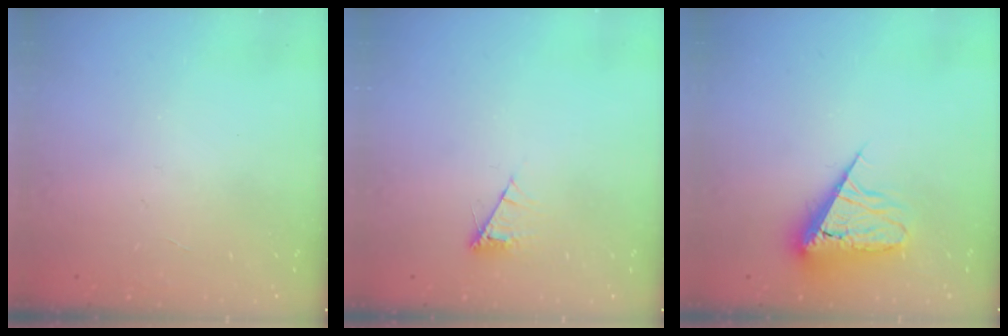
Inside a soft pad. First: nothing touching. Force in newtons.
{"total": 5.2, "press": 5.1, "slide": 0.8}
{"total": 7.9, "press": 7.9, "slide": 1.0}